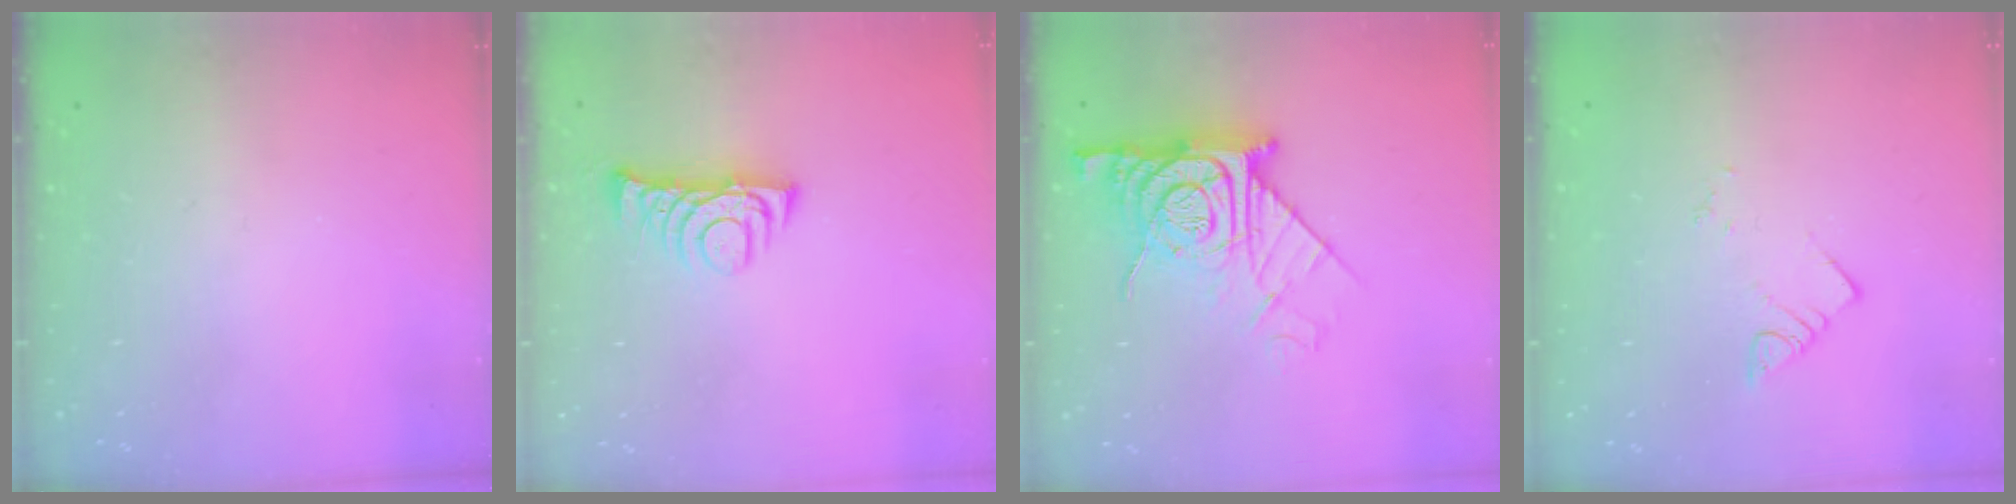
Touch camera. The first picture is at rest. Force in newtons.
{"total": 8.0, "press": 7.9, "slide": 0.8}
{"total": 13.8, "press": 13.7, "slide": 1.5}
{"total": 3.7, "press": 3.6, "slide": 0.5}